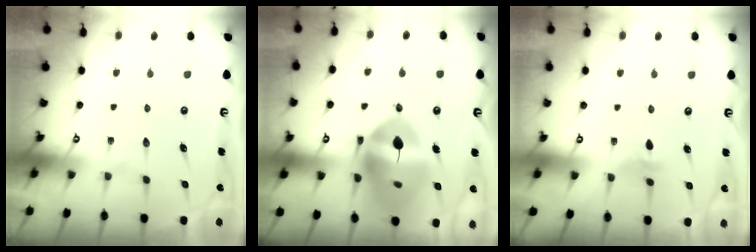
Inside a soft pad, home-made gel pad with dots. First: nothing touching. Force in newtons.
{"total": 18.2, "press": 18.1, "slide": 2.2}
{"total": 2.9, "press": 2.8, "slide": 0.8}